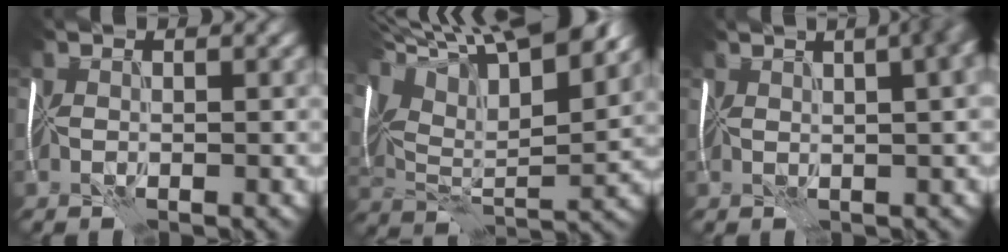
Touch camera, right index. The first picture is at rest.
{"total": 15.0, "force": [8.2, 5.6, 11.2], "torque": [-0.205, 0.038, 0.137]}
{"total": 14.5, "force": [5.7, 7.4, 11.0], "torque": [-0.072, 0.074, 0.037]}